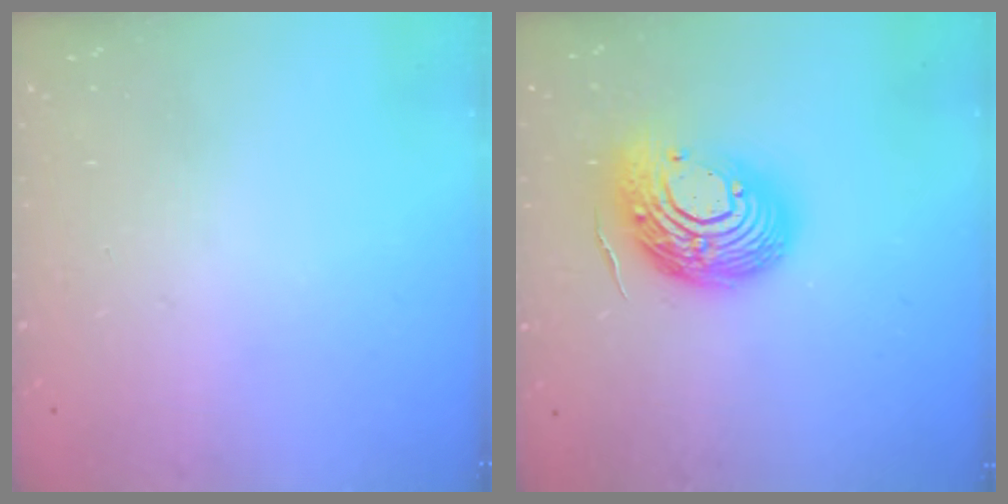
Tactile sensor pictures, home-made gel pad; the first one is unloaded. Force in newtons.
{"total": 18.7, "press": 18.7, "slide": 1.6}